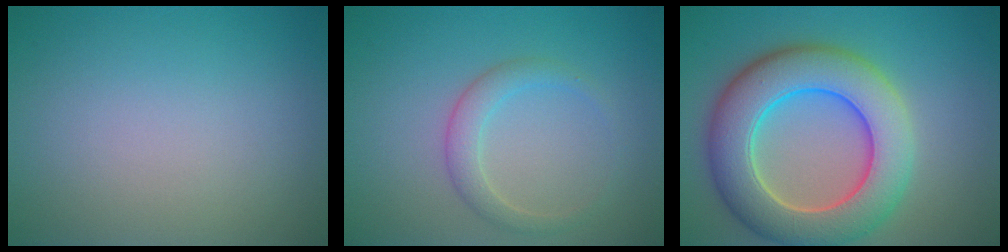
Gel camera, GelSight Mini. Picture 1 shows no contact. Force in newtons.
{"total": 2.2, "press": 2.2, "slide": 0.1}
{"total": 9.8, "press": 9.8, "slide": 0.5}